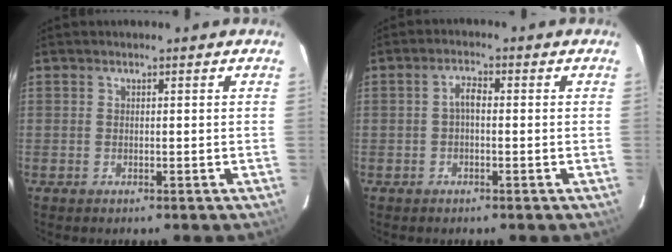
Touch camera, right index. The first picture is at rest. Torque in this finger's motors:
{"motor_torque": [0.32, -0.11, 0.31, 0.05]}